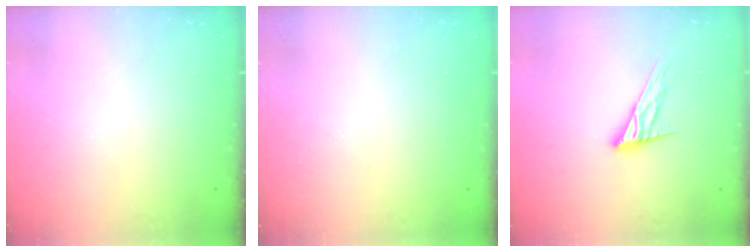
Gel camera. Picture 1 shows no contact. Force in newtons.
{"total": 1.6, "press": 1.6, "slide": 0.1}
{"total": 12.0, "press": 12.0, "slide": 1.0}